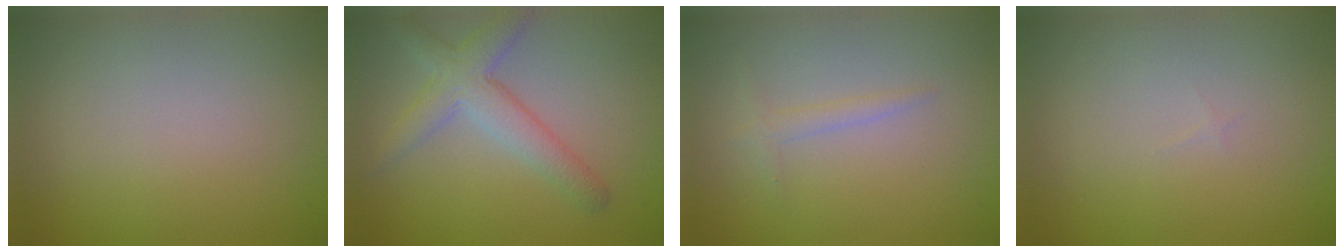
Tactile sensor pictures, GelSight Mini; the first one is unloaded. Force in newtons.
{"total": 4.0, "press": 4.0, "slide": 0.2}
{"total": 1.1, "press": 1.1, "slide": 0.0}
{"total": 0.0}